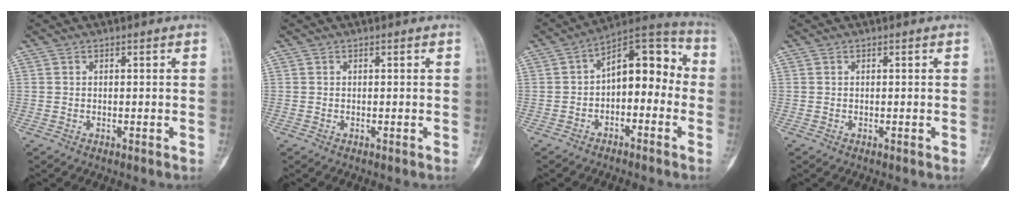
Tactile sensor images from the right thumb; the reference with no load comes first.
{"total": 0.0}
{"total": 12.4, "force": [-1.3, 7.2, 10.0], "torque": [-0.111, 0.051, -0.035]}
{"total": 0.0}